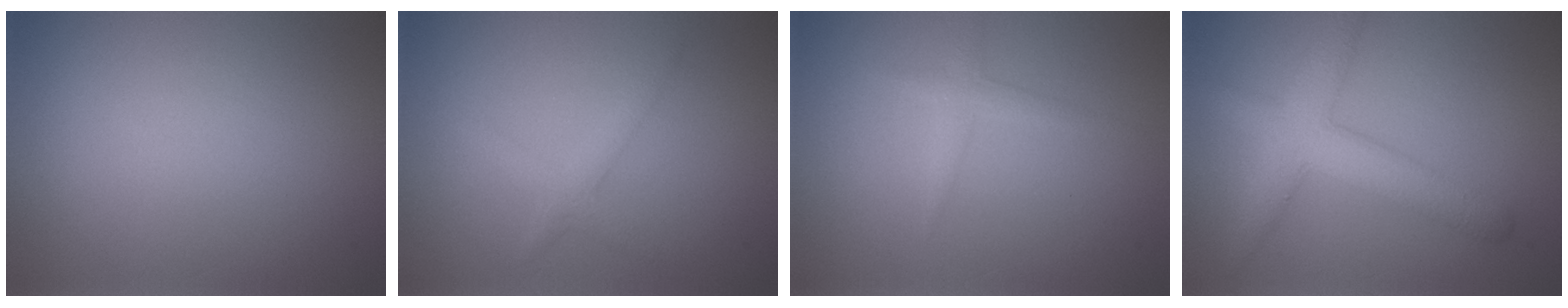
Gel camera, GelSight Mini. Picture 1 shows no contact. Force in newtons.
{"total": 1.7, "press": 1.7, "slide": 0.1}
{"total": 1.3, "press": 1.3, "slide": 0.0}
{"total": 4.9, "press": 4.9, "slide": 0.2}